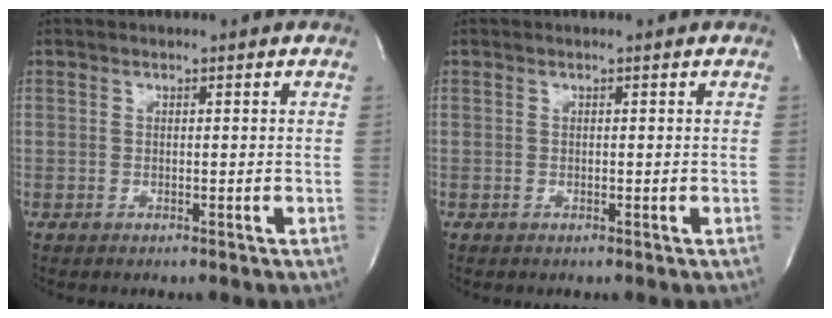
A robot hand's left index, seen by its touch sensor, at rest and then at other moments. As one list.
[{"total": 0.0}]